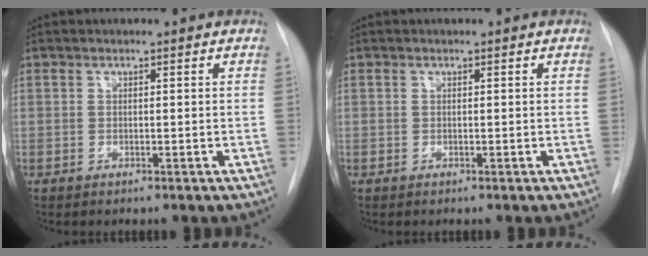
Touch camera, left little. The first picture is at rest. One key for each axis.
{"total": 0.0}